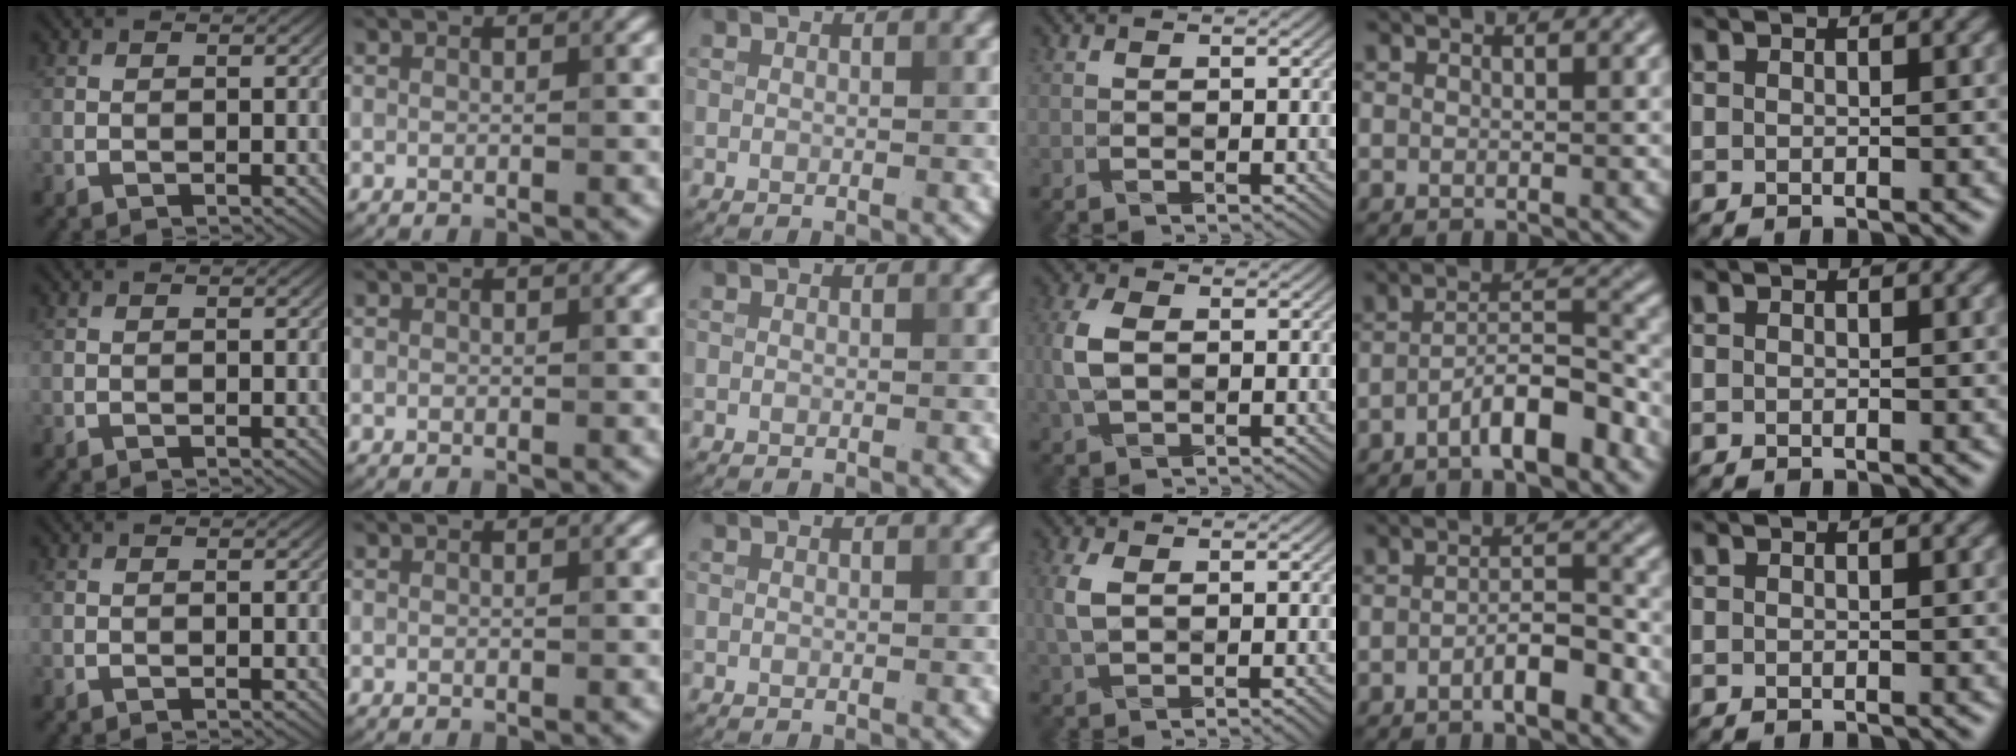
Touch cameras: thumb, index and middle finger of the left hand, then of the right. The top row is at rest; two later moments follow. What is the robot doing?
{"motion": "fold", "object": "apron"}